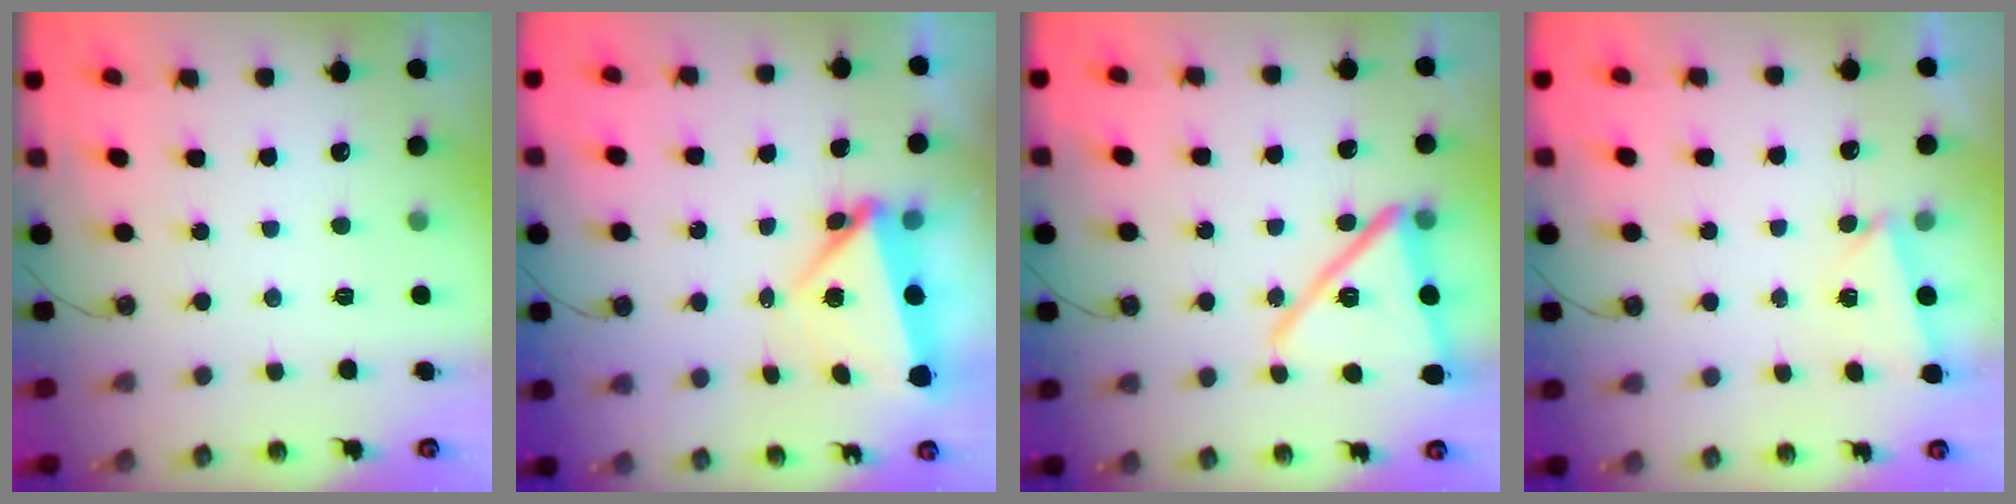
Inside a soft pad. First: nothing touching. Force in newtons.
{"total": 5.7, "press": 5.7, "slide": 0.4}
{"total": 17.7, "press": 17.5, "slide": 2.6}
{"total": 1.7, "press": 0.9, "slide": 1.5}